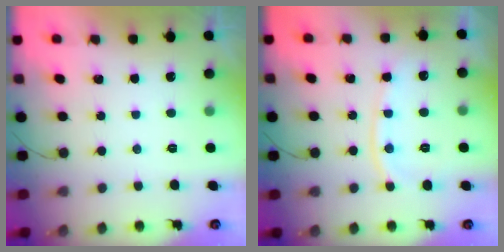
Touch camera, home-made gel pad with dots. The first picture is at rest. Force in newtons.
{"total": 10.8, "press": 10.7, "slide": 1.4}